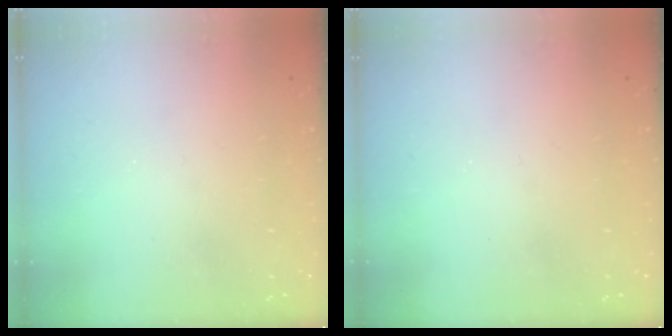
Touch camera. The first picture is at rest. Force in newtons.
{"total": 0.0}